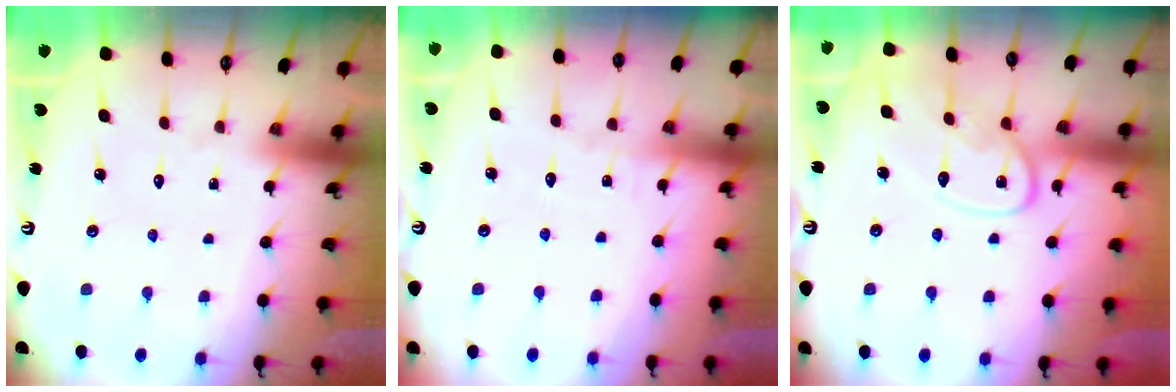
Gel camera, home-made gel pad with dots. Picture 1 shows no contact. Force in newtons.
{"total": 2.3, "press": 2.3, "slide": 0.2}
{"total": 12.4, "press": 12.4, "slide": 1.0}